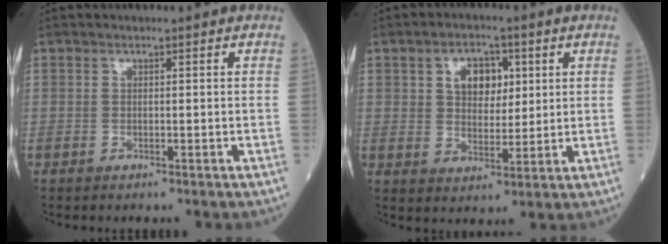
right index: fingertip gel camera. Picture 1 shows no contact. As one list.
[{"total": 6.3, "force": [2.1, 4.1, 4.3], "torque": [-0.068, 0.011, 0.038]}]